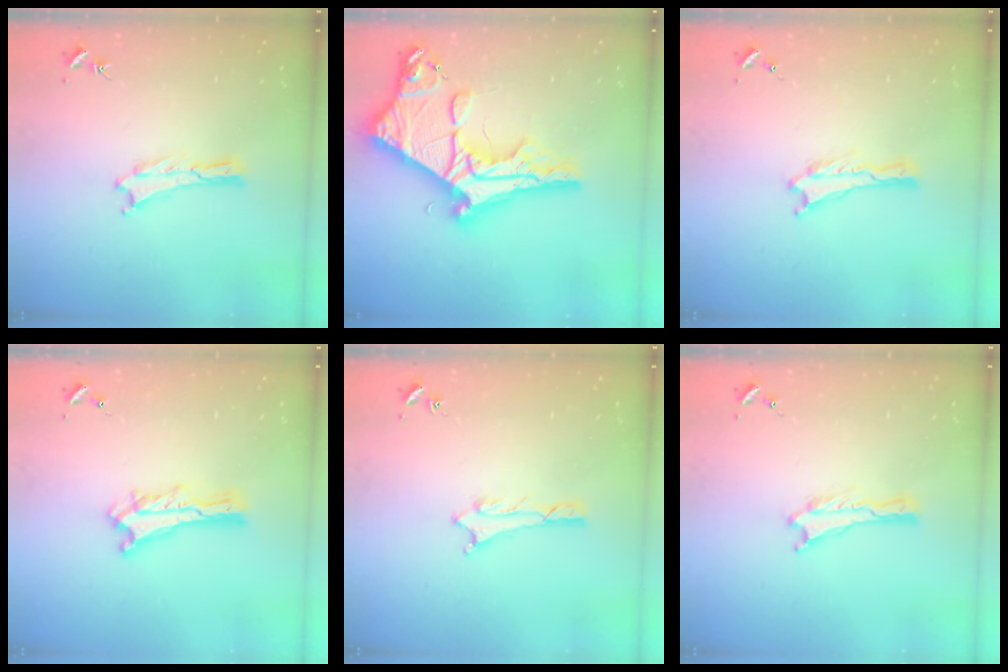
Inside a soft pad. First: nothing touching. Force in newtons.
{"total": 12.9, "press": 12.9, "slide": 1.3}
{"total": 0.0}
{"total": 1.2, "press": 1.2, "slide": 0.2}
{"total": 1.1, "press": 1.0, "slide": 0.1}
{"total": 0.0}